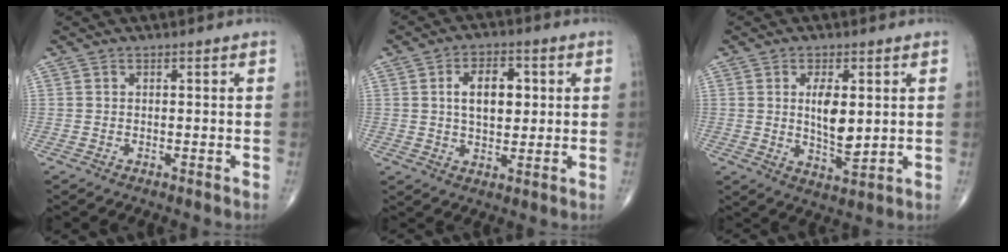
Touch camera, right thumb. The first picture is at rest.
{"total": 8.8, "force": [1.7, 5.3, 6.8], "torque": [-0.089, 0.002, 0.030]}
{"total": 7.9, "force": [1.3, 3.4, 6.9], "torque": [-0.109, -0.019, 0.029]}